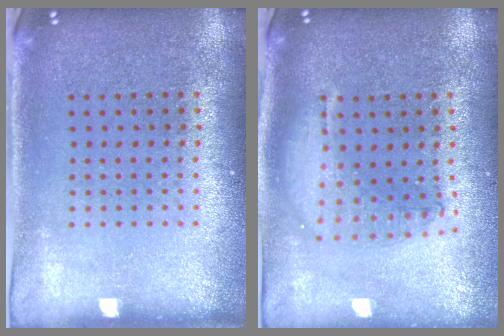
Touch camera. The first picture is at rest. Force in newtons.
{"total": 1.8, "press": 1.5, "slide": 0.9}